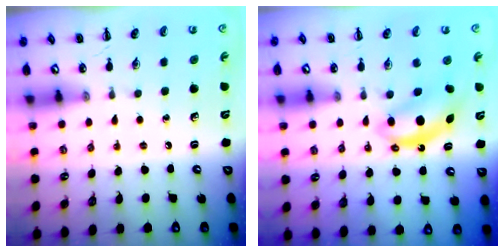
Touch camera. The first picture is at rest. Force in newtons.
{"total": 7.6, "press": 7.5, "slide": 1.2}